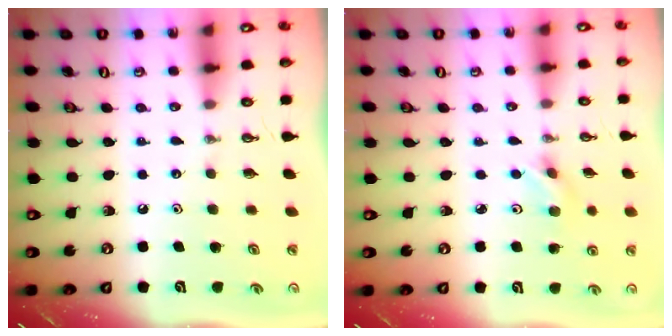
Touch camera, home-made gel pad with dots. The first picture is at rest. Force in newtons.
{"total": 3.5, "press": 3.5, "slide": 0.6}